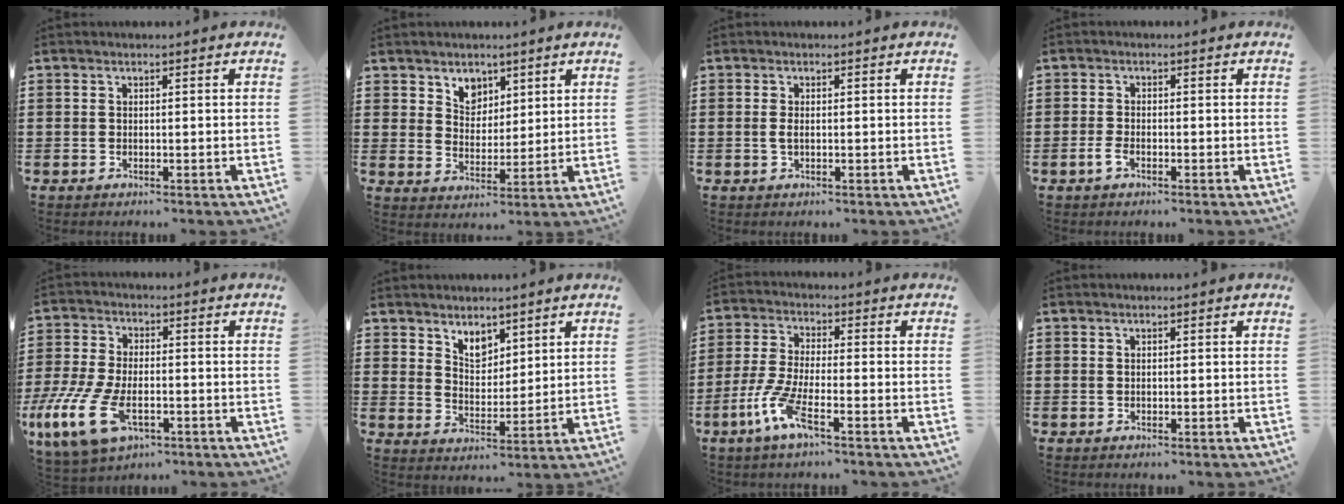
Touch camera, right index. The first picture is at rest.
{"total": 4.7, "force": [3.3, 3.3, 0.3], "torque": [-0.026, 0.006, 0.062]}
{"total": 1.3, "force": [0.0, 0.3, 1.3], "torque": [-0.034, -0.005, -0.002]}
{"total": 1.8, "force": [-1.0, 0.7, 1.4], "torque": [-0.041, -0.005, -0.023]}
{"total": 9.0, "force": [-2.9, 4.1, 7.4], "torque": [-0.178, -0.011, -0.052]}
{"total": 4.5, "force": [3.5, 2.4, 1.5], "torque": [-0.032, -0.003, 0.063]}
{"total": 7.0, "force": [-3.9, 1.3, 5.7], "torque": [-0.139, -0.016, -0.077]}
{"total": 0.0}